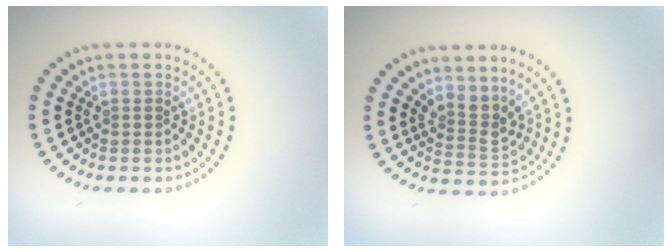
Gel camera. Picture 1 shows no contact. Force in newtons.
{"total": 2.7, "press": 2.0, "slide": 1.9}